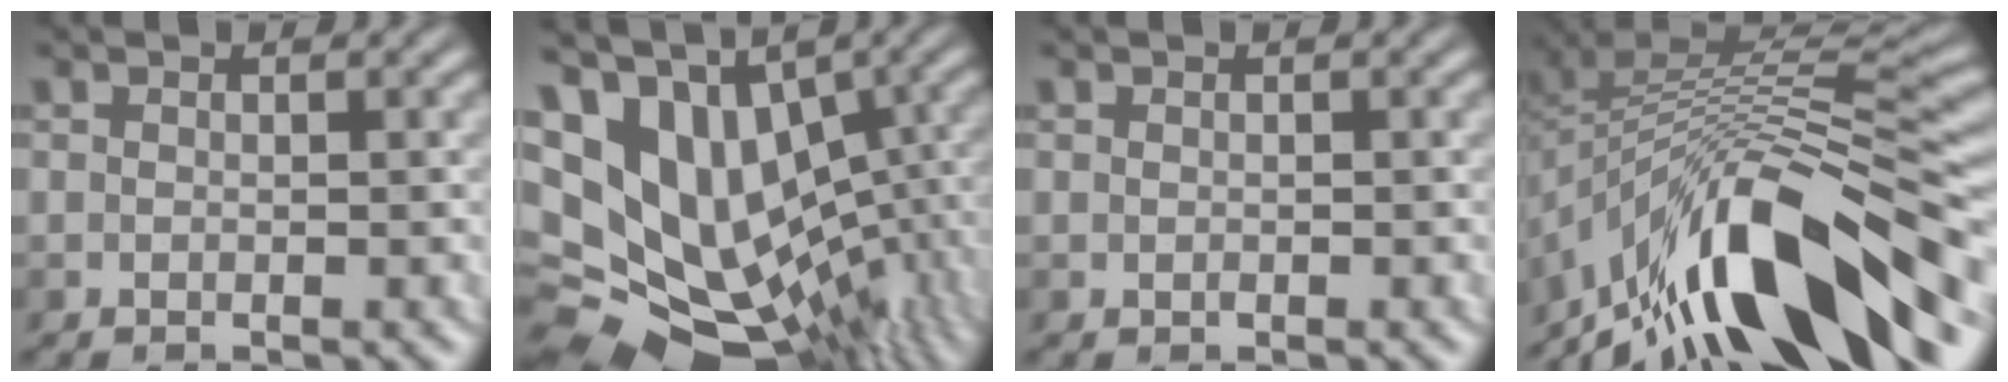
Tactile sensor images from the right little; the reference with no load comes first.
{"total": 15.0, "force": [1.0, 10.8, 10.3], "torque": [-0.163, -0.004, 0.068]}
{"total": 0.0}
{"total": 13.2, "force": [-8.2, 4.5, 9.4], "torque": [-0.159, 0.021, -0.141]}